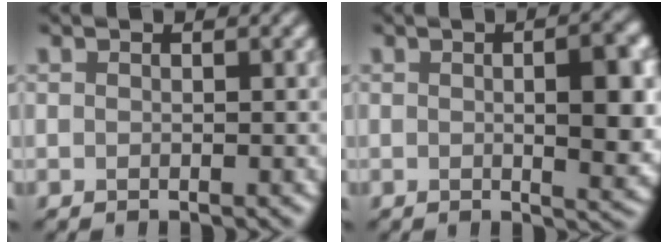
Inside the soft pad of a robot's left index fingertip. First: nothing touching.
{"total": 6.3, "force": [0.4, 1.9, 6.0], "torque": [-0.074, -0.002, 0.009]}